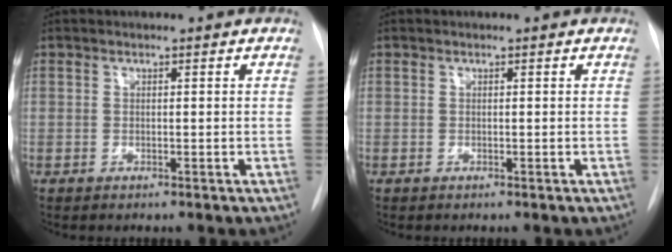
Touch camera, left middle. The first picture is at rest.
{"total": 0.0}